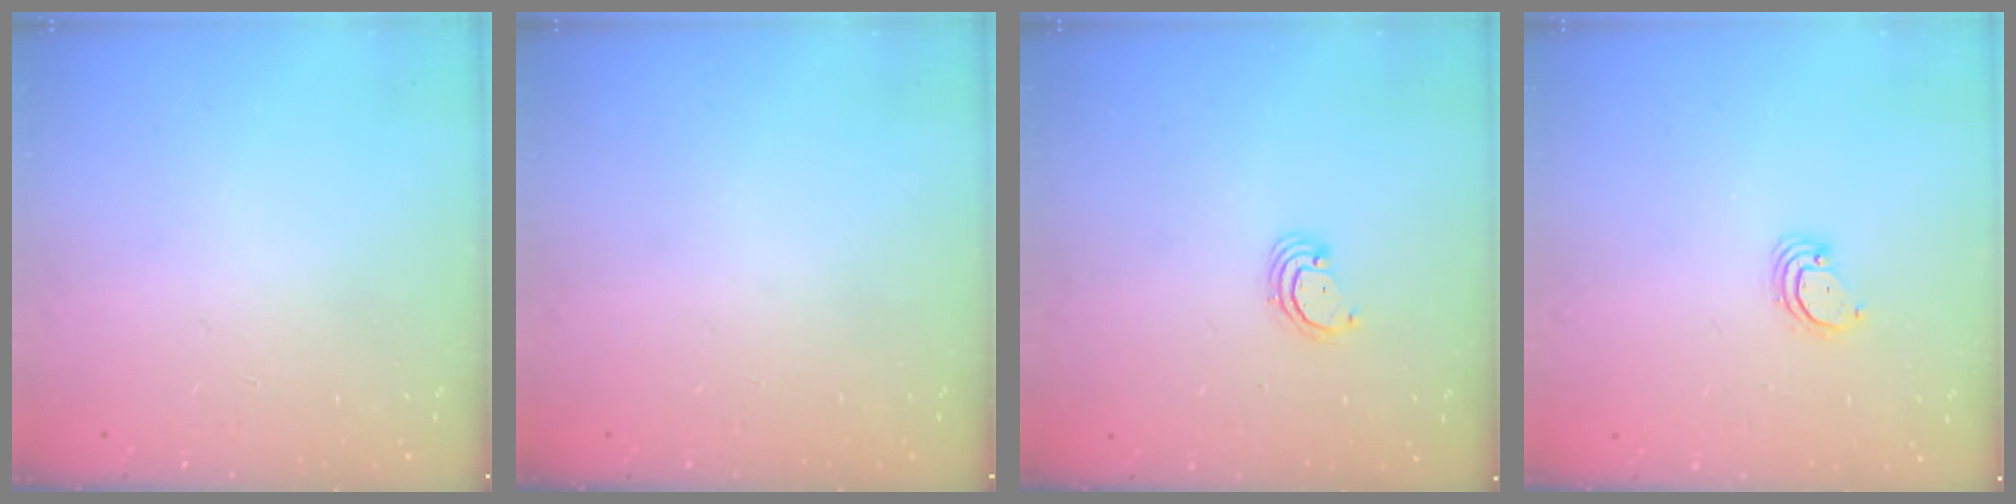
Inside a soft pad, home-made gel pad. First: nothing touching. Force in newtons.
{"total": 0.0}
{"total": 2.8, "press": 2.8, "slide": 0.2}
{"total": 2.9, "press": 2.9, "slide": 0.3}